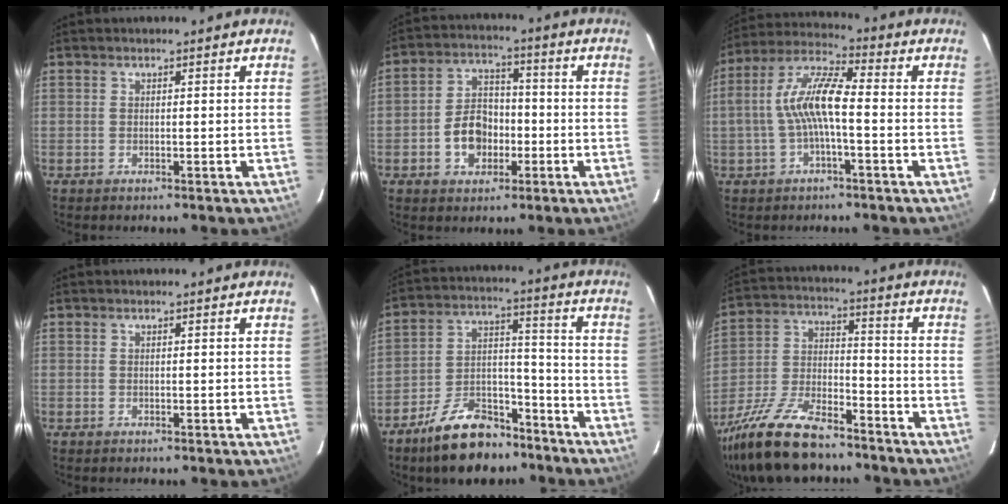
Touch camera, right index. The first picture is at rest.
{"total": 8.6, "force": [-2.8, 6.5, 4.9], "torque": [-0.099, 0.024, -0.039]}
{"total": 9.9, "force": [-1.3, 2.6, 9.4], "torque": [-0.198, 0.017, -0.025]}
{"total": 0.0}
{"total": 15.4, "force": [-11.5, 7.1, 7.4], "torque": [-0.144, 0.031, -0.182]}
{"total": 20.4, "force": [-15.4, 7.4, 11.2], "torque": [-0.236, -0.022, -0.266]}